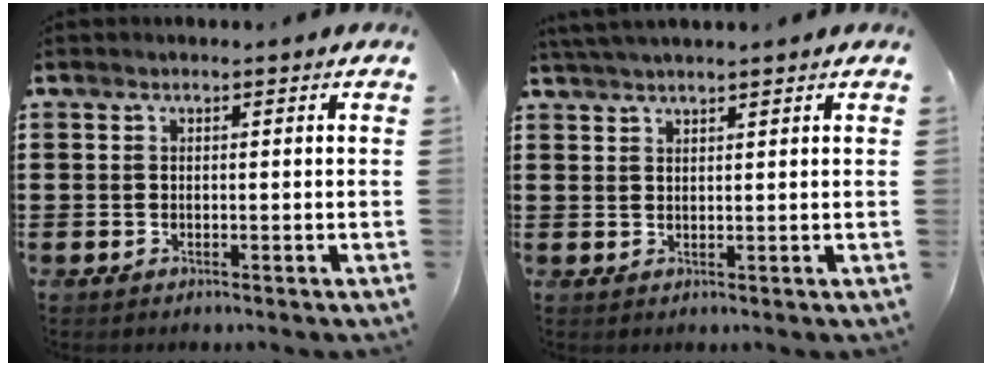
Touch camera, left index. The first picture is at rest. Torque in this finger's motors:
{"motor_torque": [1.11, -1.03, 0.64, 0.12]}